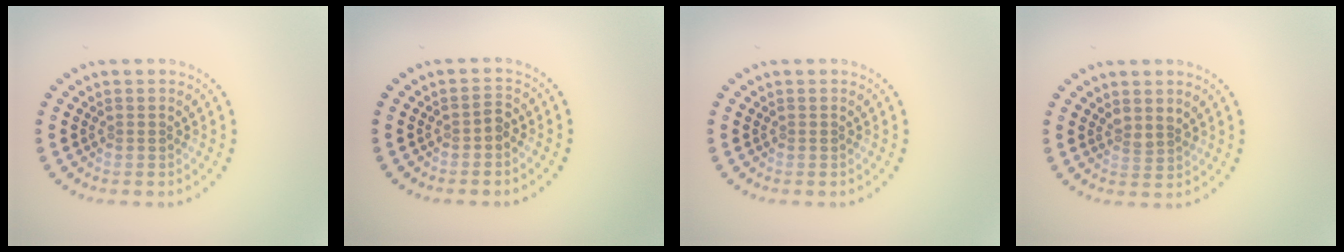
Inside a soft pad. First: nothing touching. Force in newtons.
{"total": 0.9, "press": 0.9, "slide": 0.3}
{"total": 0.0}
{"total": 1.4, "press": 1.0, "slide": 1.0}